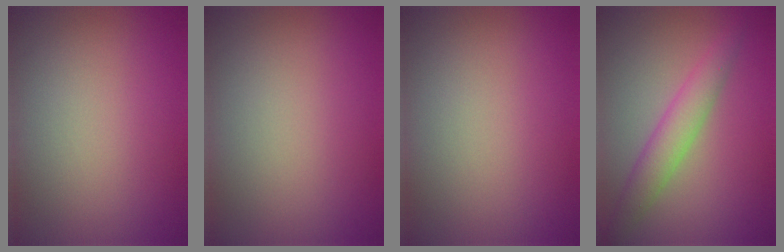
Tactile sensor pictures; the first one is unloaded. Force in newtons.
{"total": 0.0}
{"total": 0.0}
{"total": 3.3, "press": 3.3, "slide": 0.0}